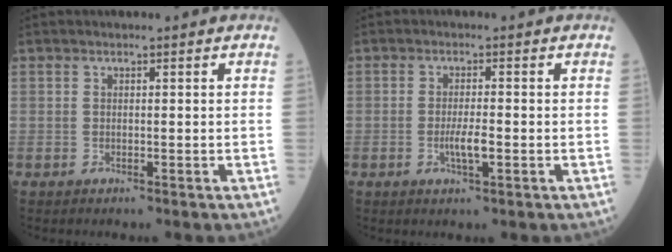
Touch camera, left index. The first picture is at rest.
{"total": 3.0, "force": [-0.8, 0.5, 2.8], "torque": [-0.059, -0.002, -0.015]}